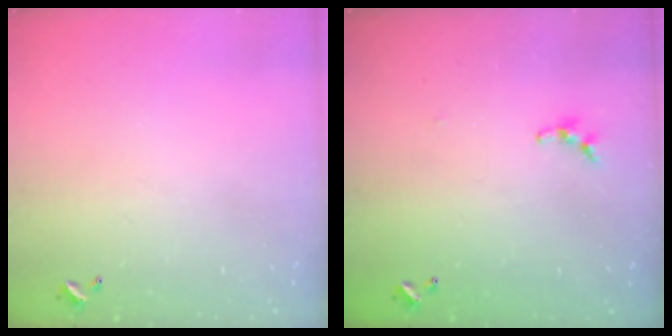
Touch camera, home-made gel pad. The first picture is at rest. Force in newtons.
{"total": 4.9, "press": 4.8, "slide": 0.2}